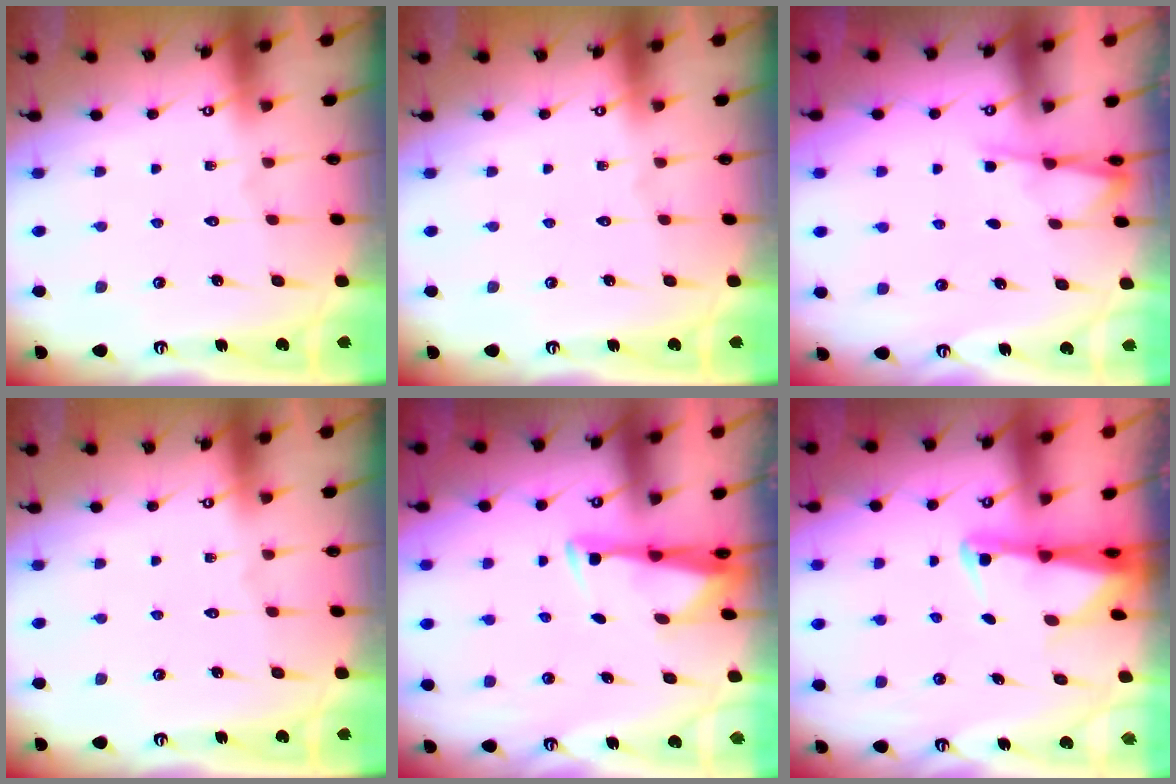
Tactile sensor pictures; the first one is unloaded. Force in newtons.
{"total": 0.0}
{"total": 2.7, "press": 2.7, "slide": 0.5}
{"total": 0.0}
{"total": 3.5, "press": 3.4, "slide": 0.9}
{"total": 2.6, "press": 2.6, "slide": 0.5}